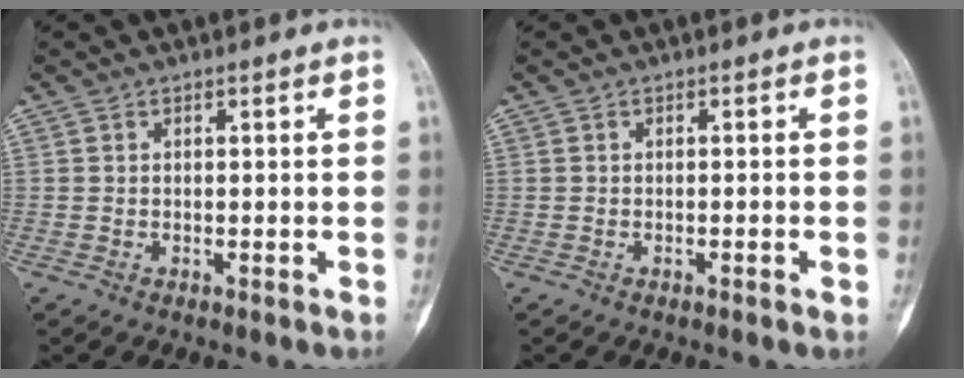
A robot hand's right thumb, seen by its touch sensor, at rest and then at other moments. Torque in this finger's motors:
{"motor_torque": [-0.23, -0.16, 0.04, 0.02, -0.07]}